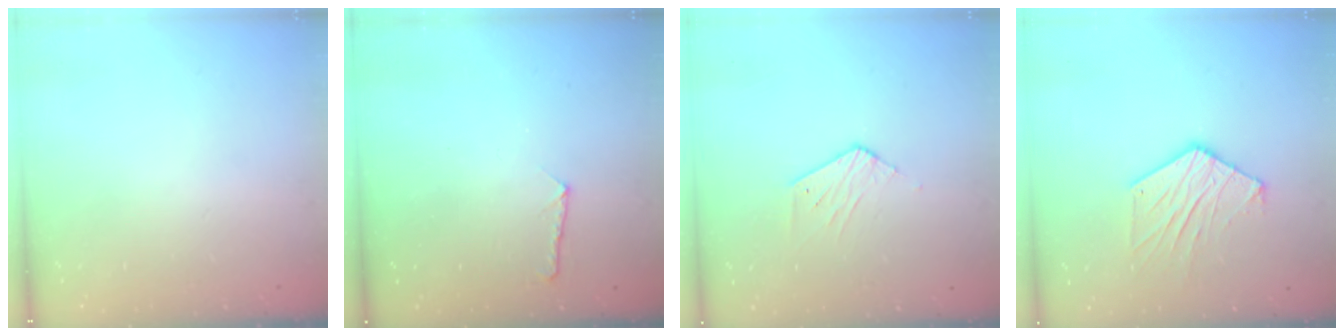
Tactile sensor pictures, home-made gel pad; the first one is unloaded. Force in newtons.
{"total": 7.2, "press": 7.2, "slide": 0.7}
{"total": 4.9, "press": 4.8, "slide": 0.4}
{"total": 11.4, "press": 11.3, "slide": 0.9}